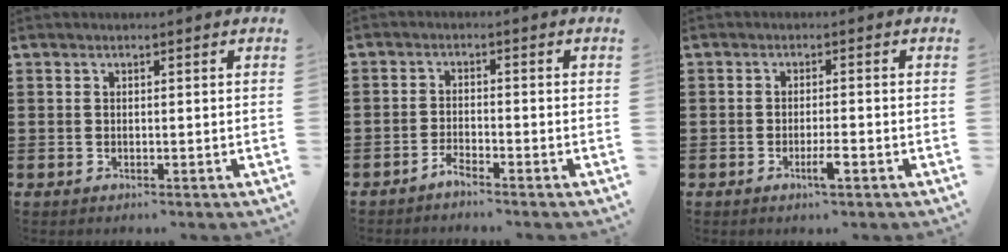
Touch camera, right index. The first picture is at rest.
{"total": 2.0, "force": [-2.0, 0.0, 0.4], "torque": [-0.011, 0.004, -0.039]}
{"total": 2.9, "force": [-1.4, 0.2, 2.5], "torque": [-0.050, -0.005, -0.028]}